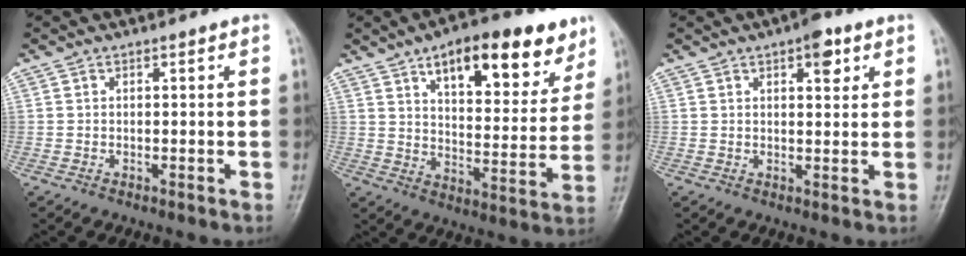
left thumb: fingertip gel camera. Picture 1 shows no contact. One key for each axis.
{"total": 19.2, "fx": 11.3, "fy": 8.2, "fz": 13.2, "tx": -0.138, "ty": -0.044, "tz": 0.168}
{"total": 4.8, "fx": 2.4, "fy": 2.1, "fz": 3.5, "tx": -0.034, "ty": -0.007, "tz": 0.028}